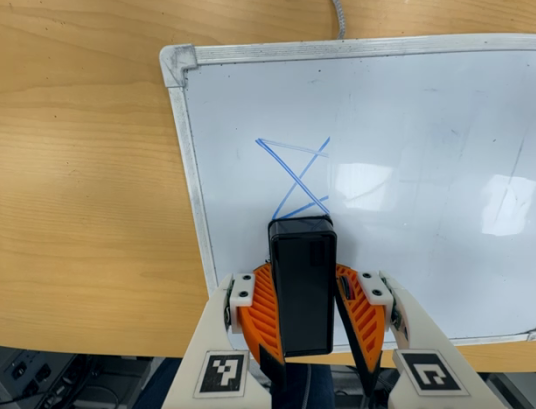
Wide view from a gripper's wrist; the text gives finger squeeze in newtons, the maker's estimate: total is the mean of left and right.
{"total": 9.7, "left": 10.3, "right": 9.1}